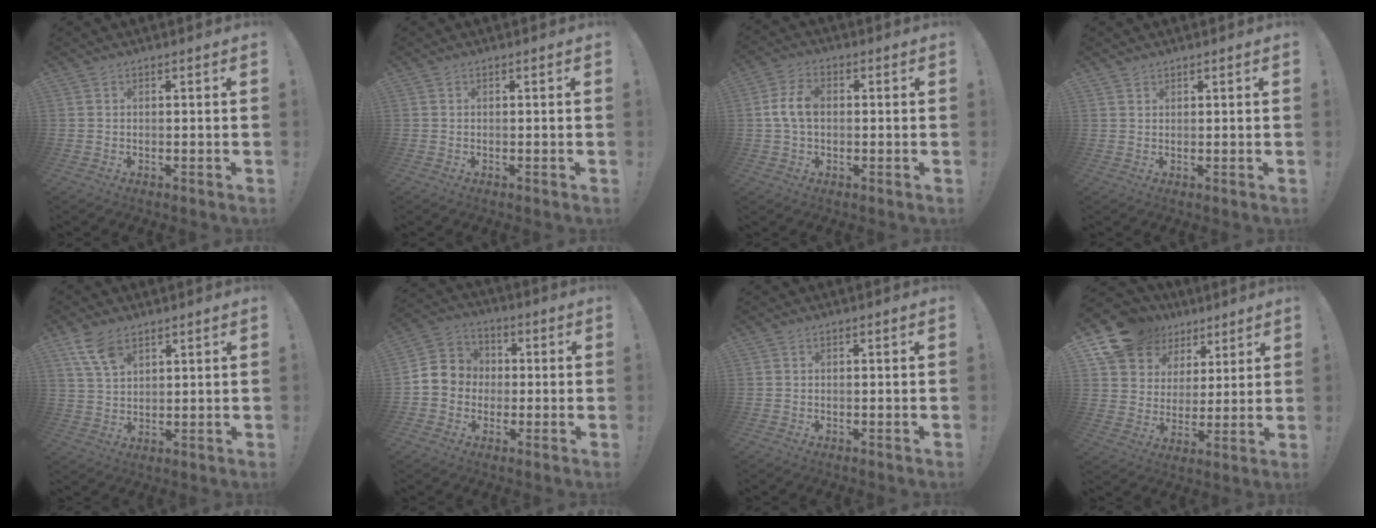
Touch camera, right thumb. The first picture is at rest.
{"total": 0.0}
{"total": 7.5, "force": [0.3, 4.7, 5.8], "torque": [-0.115, 0.012, 0.008]}
{"total": 1.3, "force": [1.1, 0.6, 0.2], "torque": [-0.004, -0.003, 0.022]}
{"total": 8.0, "force": [5.1, 4.1, 4.7], "torque": [-0.095, -0.017, 0.099]}
{"total": 8.7, "force": [-1.0, 8.4, 2.2], "torque": [-0.035, 0.021, -0.010]}
{"total": 0.0}
{"total": 14.7, "force": [9.8, 10.1, 4.2], "torque": [-0.081, -0.065, 0.197]}